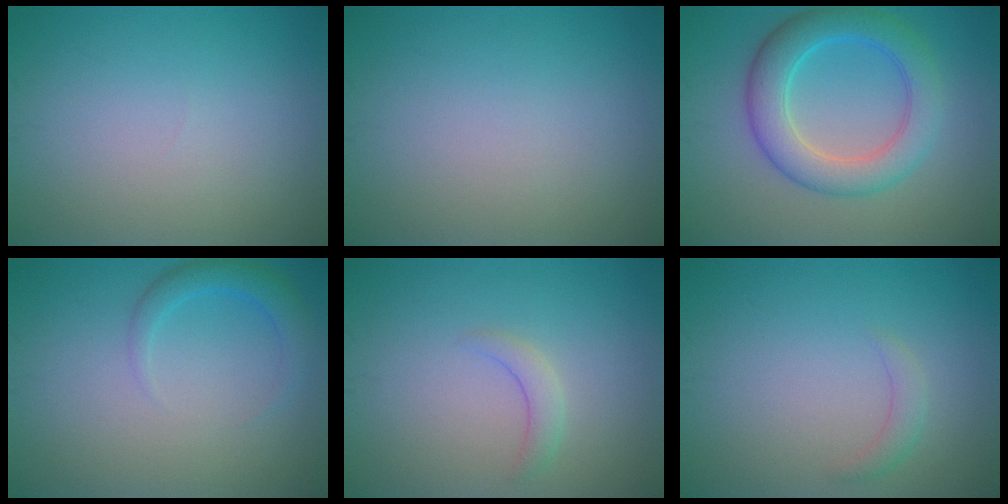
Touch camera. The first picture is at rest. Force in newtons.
{"total": 0.0}
{"total": 5.9, "press": 5.9, "slide": 0.0}
{"total": 2.2, "press": 2.2, "slide": 0.3}
{"total": 1.5, "press": 1.5, "slide": 0.3}
{"total": 1.3, "press": 1.3, "slide": 0.1}